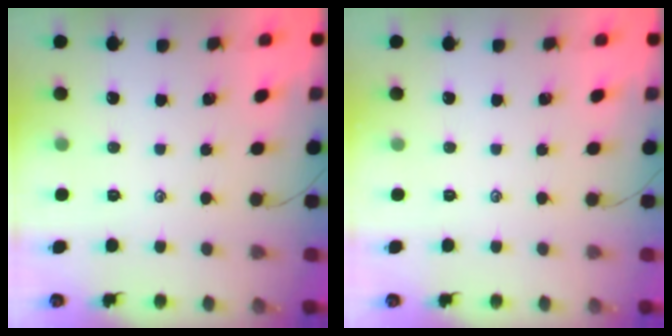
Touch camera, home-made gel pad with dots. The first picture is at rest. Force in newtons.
{"total": 0.0}